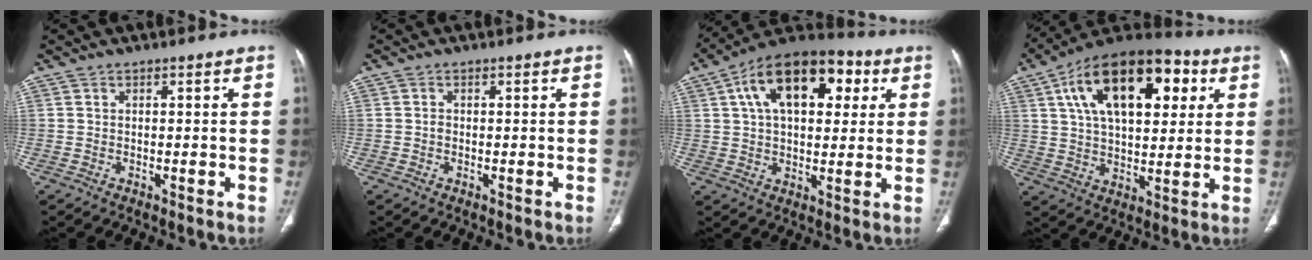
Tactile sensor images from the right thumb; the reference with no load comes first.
{"total": 0.7, "force": [-0.2, 0.5, 0.4], "torque": [-0.006, 0.002, -0.006]}
{"total": 19.2, "force": [6.4, 10.7, 14.6], "torque": [-0.200, 0.017, 0.092]}
{"total": 23.3, "force": [8.0, 12.4, 18.1], "torque": [-0.264, 0.008, 0.124]}